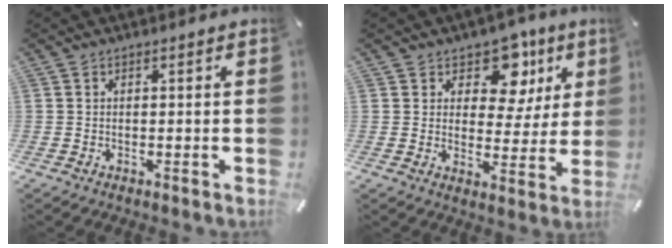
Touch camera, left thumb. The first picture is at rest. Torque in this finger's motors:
{"motor_torque": [1.06, 0.97, 0.47, -0.80, 0.09]}